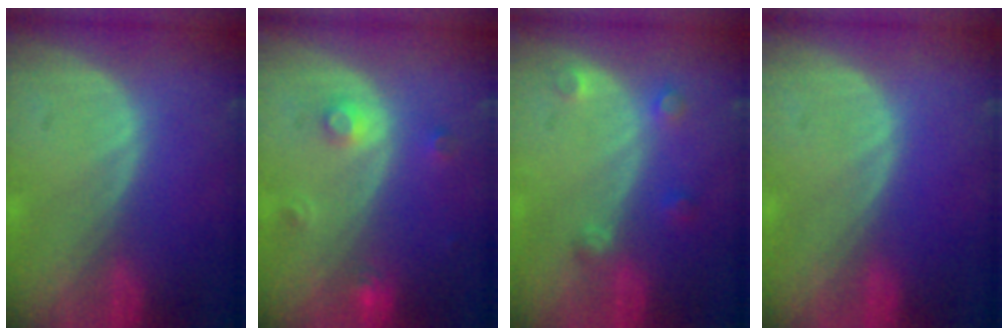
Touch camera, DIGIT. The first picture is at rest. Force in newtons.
{"total": 3.1, "press": 2.9, "slide": 1.2}
{"total": 2.6, "press": 2.6, "slide": 0.4}
{"total": 0.0}